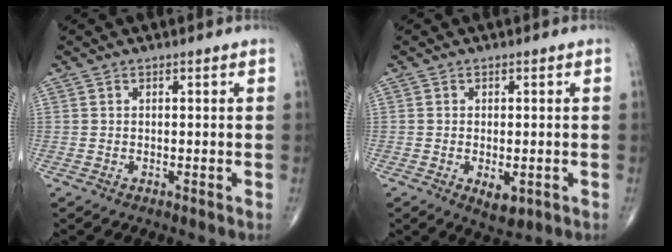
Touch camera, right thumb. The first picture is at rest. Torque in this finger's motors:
{"motor_torque": [-0.23, 0.14, -0.27, -0.07, 0.08]}